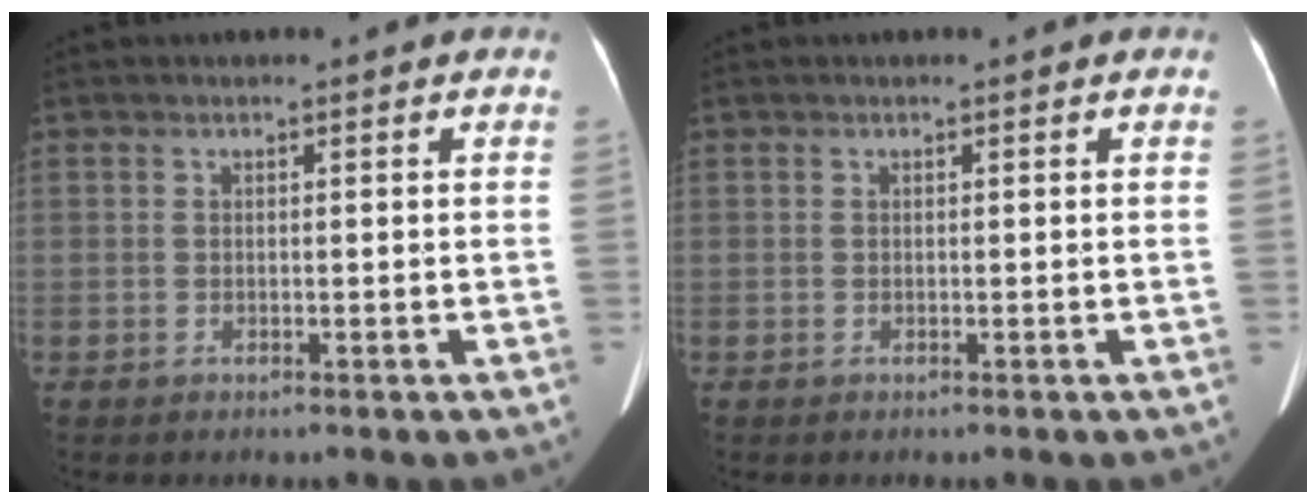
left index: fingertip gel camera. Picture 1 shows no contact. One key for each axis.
{"total": 0.0}